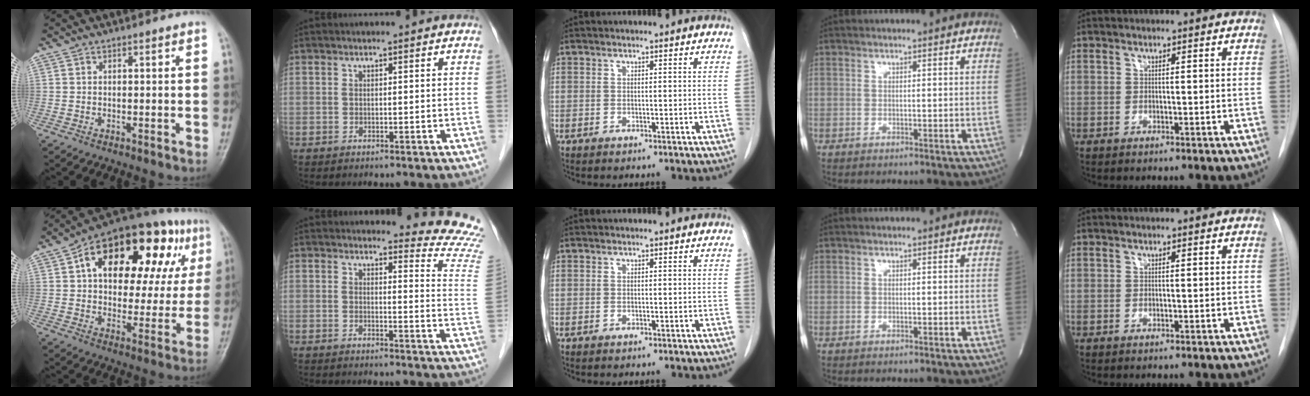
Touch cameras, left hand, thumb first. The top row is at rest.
{"thumb": {"total": 26.9, "force": [10.0, 14.3, 20.5], "torque": [-0.254, 0.034, 0.148]}, "index": {"total": 11.1, "force": [11.1, -0.7, 0.2], "torque": [0.010, -0.130, 0.092]}}